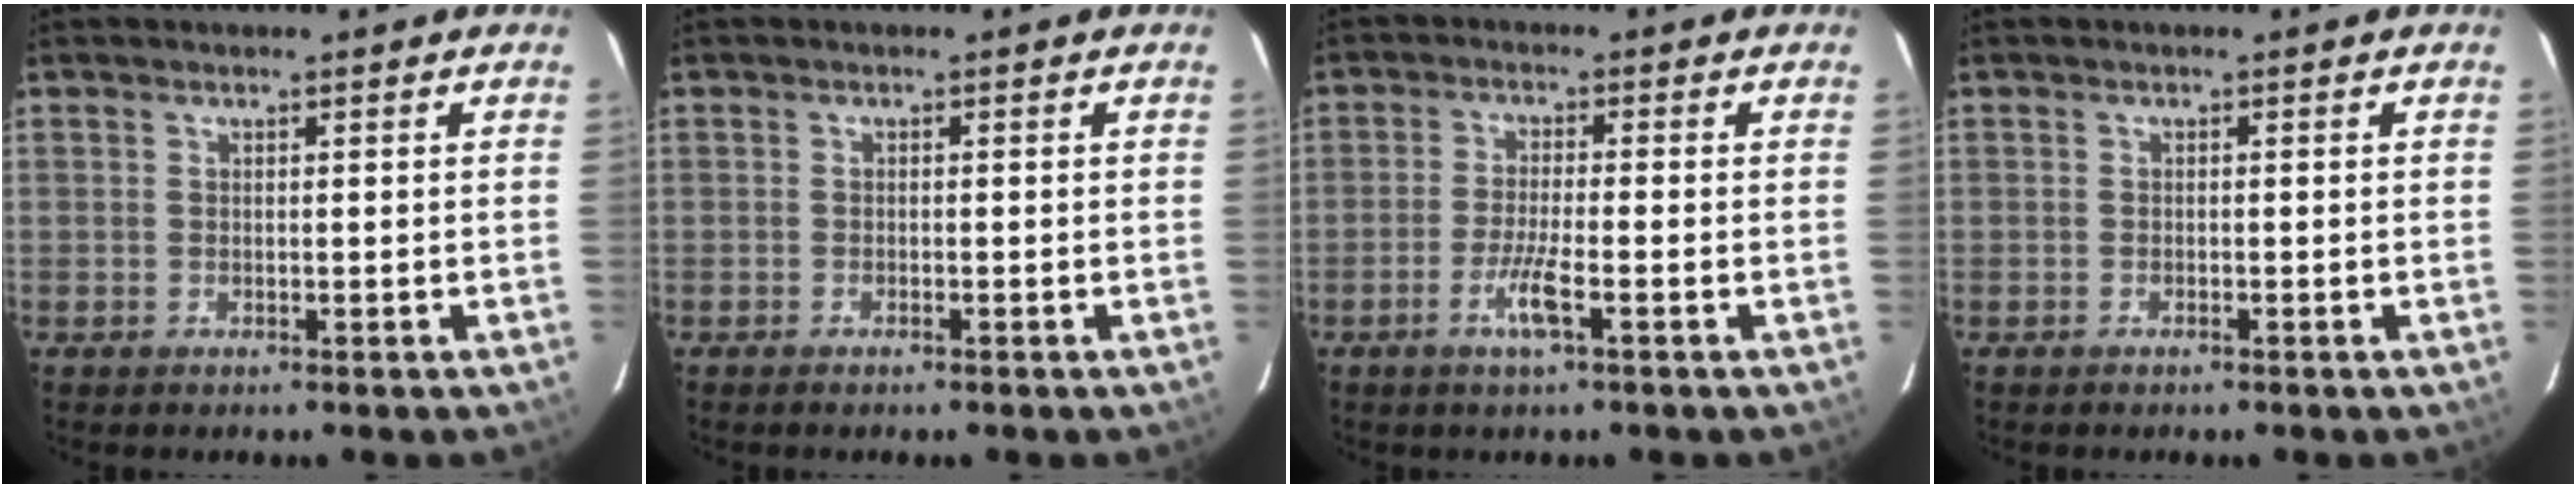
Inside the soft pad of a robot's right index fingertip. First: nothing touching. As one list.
[{"total": 1.2, "force": [-0.8, 0.4, 0.8], "torque": [-0.022, -0.002, -0.010]}, {"total": 4.9, "force": [-2.3, 0.4, 4.3], "torque": [-0.086, -0.005, -0.045]}, {"total": 0.8, "force": [-0.5, 0.3, 0.5], "torque": [-0.015, -0.001, -0.007]}]